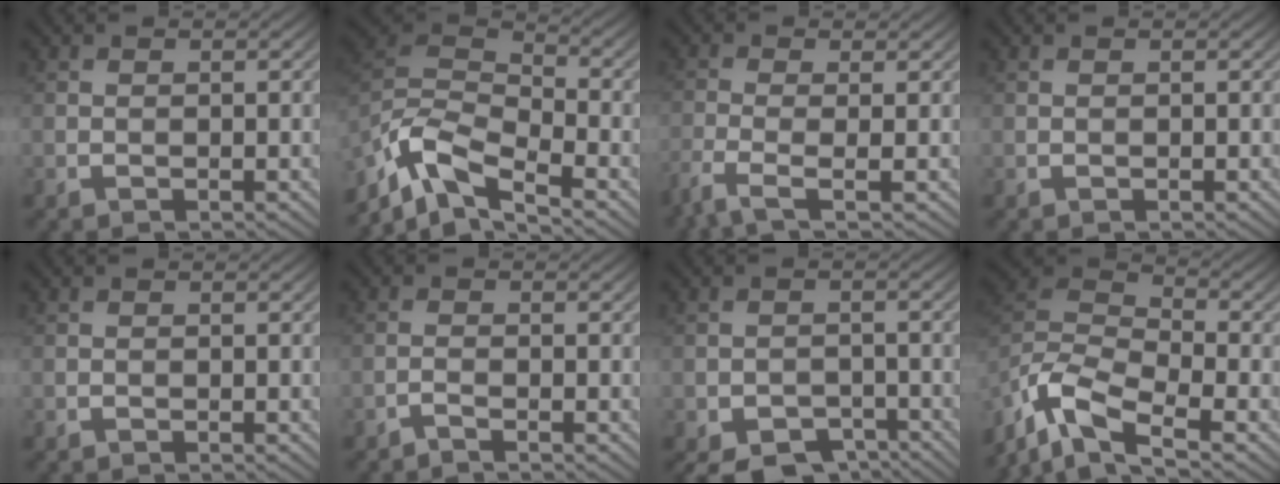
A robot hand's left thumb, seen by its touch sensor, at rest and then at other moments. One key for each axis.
{"total": 9.4, "fx": -6.8, "fy": 3.5, "fz": 5.6, "tx": -0.125, "ty": -0.005, "tz": -0.149}
{"total": 3.8, "fx": -2.2, "fy": 0.8, "fz": 3.0, "tx": -0.068, "ty": -0.005, "tz": -0.058}
{"total": 0.0}
{"total": 0.0}
{"total": 0.9, "fx": -0.9, "fy": -0.1, "fz": 0.4, "tx": -0.006, "ty": 0.006, "tz": -0.025}
{"total": 5.1, "fx": -3.9, "fy": 2.6, "fz": 2.0, "tx": -0.033, "ty": -0.006, "tz": -0.063}
{"total": 11.6, "fx": -7.9, "fy": 4.4, "fz": 7.3, "tx": -0.167, "ty": -0.007, "tz": -0.163}